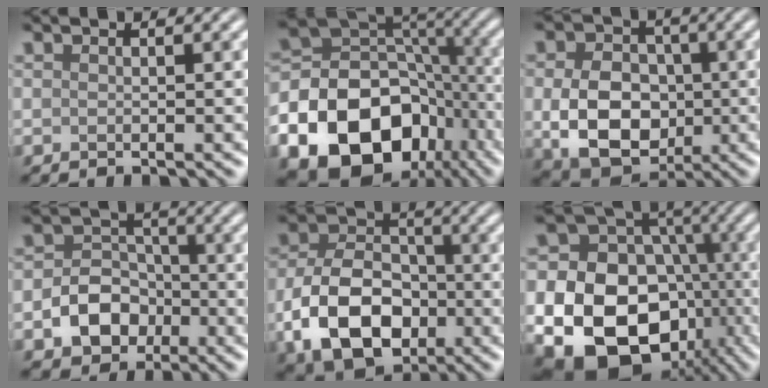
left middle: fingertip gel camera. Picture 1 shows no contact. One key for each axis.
{"total": 19.4, "fx": -9.0, "fy": 14.6, "fz": 9.1, "tx": -0.170, "ty": -0.039, "tz": -0.156}
{"total": 8.6, "fx": -0.9, "fy": 6.4, "fz": 5.7, "tx": -0.108, "ty": -0.013, "tz": -0.019}
{"total": 4.8, "fx": -1.8, "fy": 3.8, "fz": 2.4, "tx": -0.030, "ty": -0.001, "tz": -0.034}
{"total": 10.0, "fx": -3.1, "fy": 6.9, "fz": 6.6, "tx": -0.133, "ty": -0.009, "tz": -0.059}
{"total": 18.9, "fx": -5.5, "fy": 14.9, "fz": 10.3, "tx": -0.183, "ty": -0.034, "tz": -0.097}